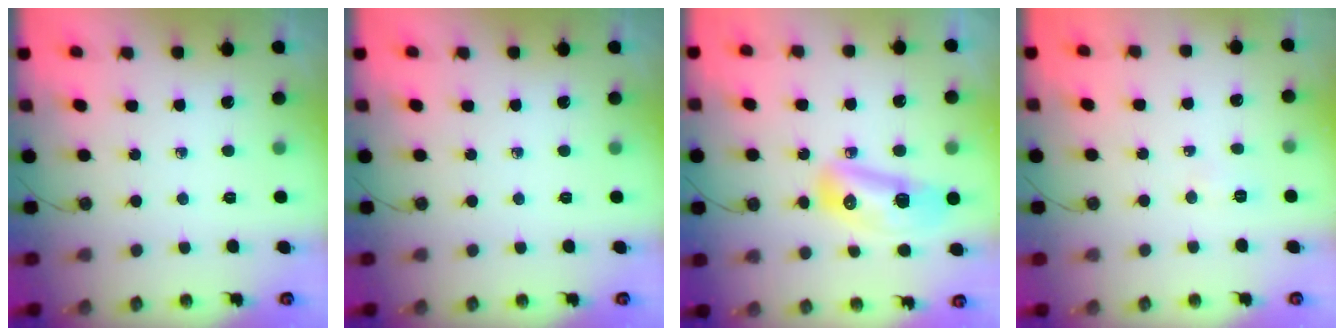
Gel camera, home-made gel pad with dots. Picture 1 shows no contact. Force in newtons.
{"total": 0.0}
{"total": 12.1, "press": 12.1, "slide": 1.4}
{"total": 3.9, "press": 3.9, "slide": 0.2}